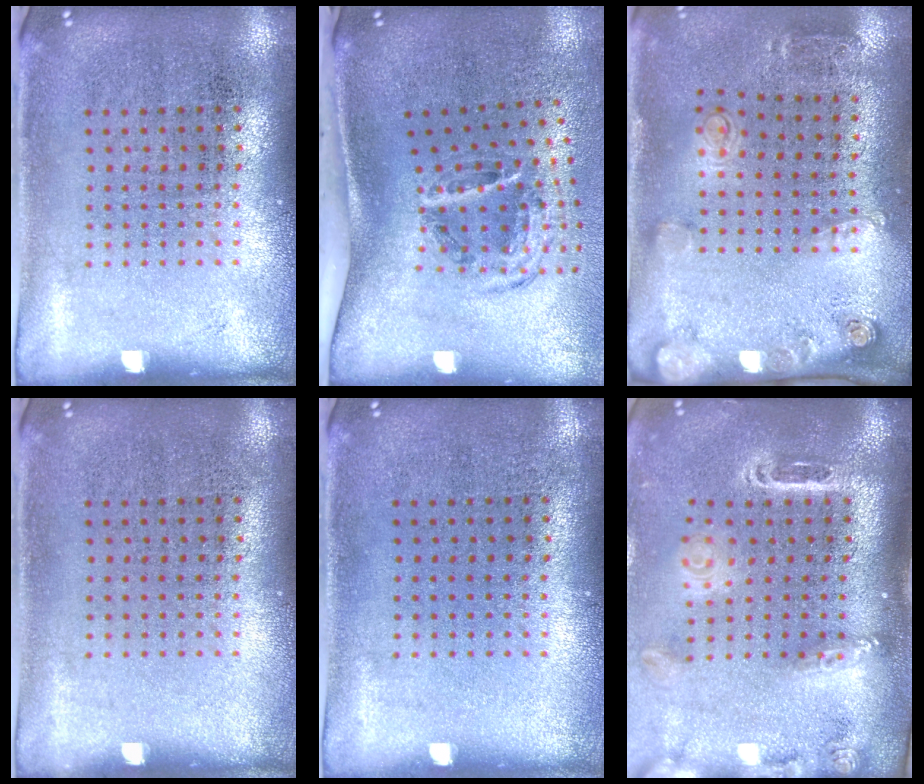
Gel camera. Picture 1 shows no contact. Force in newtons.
{"total": 1.8, "press": 1.1, "slide": 1.5}
{"total": 2.1, "press": 1.3, "slide": 1.6}
{"total": 0.0}
{"total": 0.0}
{"total": 2.6, "press": 1.9, "slide": 1.8}